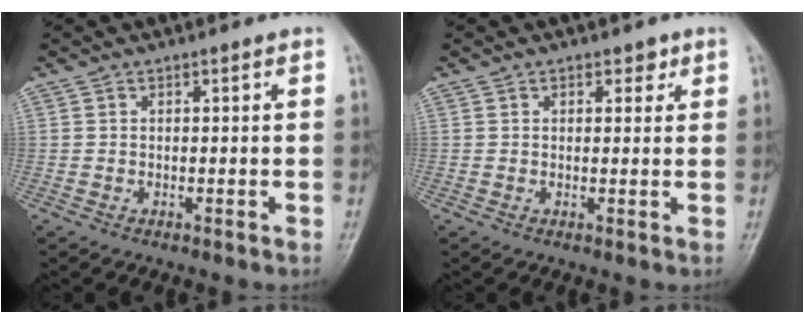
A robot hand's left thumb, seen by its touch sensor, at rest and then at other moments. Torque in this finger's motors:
{"motor_torque": [-0.04, 0.01, 0.01, -0.01, 0.00]}